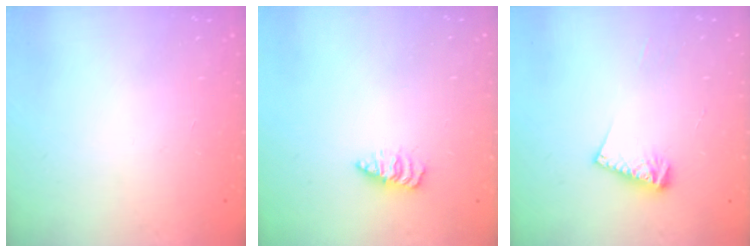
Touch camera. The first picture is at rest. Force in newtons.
{"total": 2.3, "press": 2.2, "slide": 0.4}
{"total": 7.6, "press": 7.6, "slide": 0.8}